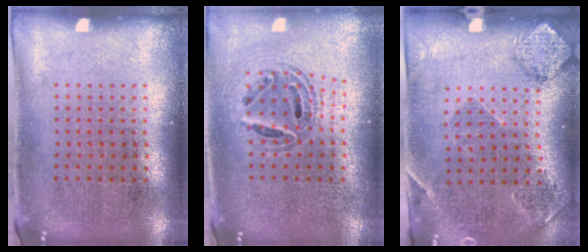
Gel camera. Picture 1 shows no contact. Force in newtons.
{"total": 0.8, "press": 0.8, "slide": 0.1}
{"total": 1.6, "press": 1.5, "slide": 0.3}